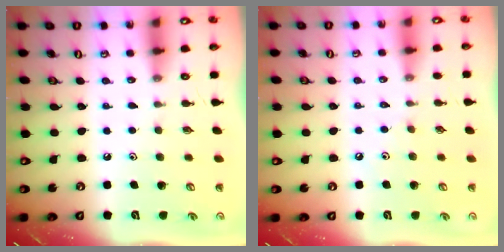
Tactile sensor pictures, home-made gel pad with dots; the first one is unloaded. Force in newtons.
{"total": 3.6, "press": 3.6, "slide": 0.6}